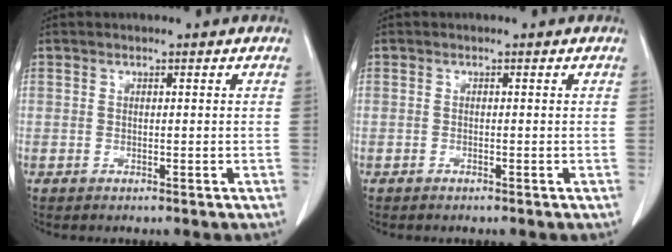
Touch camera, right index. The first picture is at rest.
{"total": 0.0}